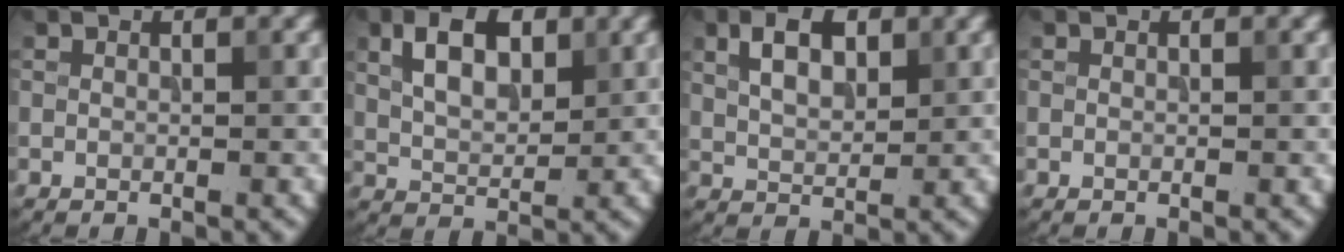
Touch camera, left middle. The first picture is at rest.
{"total": 4.8, "force": [1.8, 2.7, 3.6], "torque": [-0.066, 0.004, 0.031]}
{"total": 3.9, "force": [1.6, 2.2, 2.8], "torque": [-0.055, 0.005, 0.030]}
{"total": 0.0}